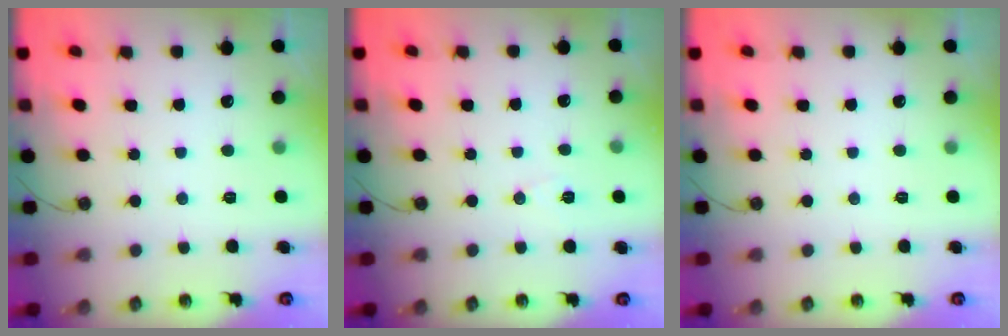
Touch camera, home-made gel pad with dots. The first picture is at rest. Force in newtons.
{"total": 5.5, "press": 4.5, "slide": 3.3}
{"total": 0.0}